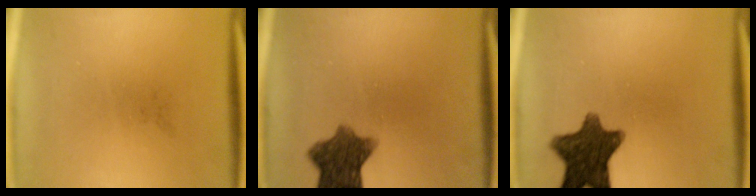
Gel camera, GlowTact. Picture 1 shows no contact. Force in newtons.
{"total": 8.8}
{"total": 11.4}